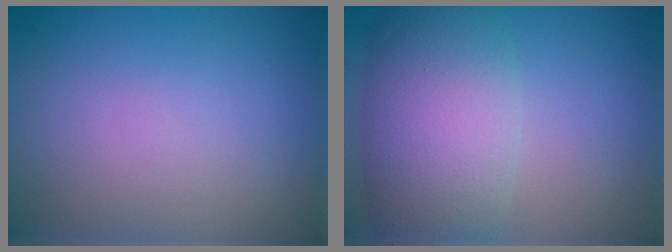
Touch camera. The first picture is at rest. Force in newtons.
{"total": 7.6, "press": 7.6, "slide": 0.6}